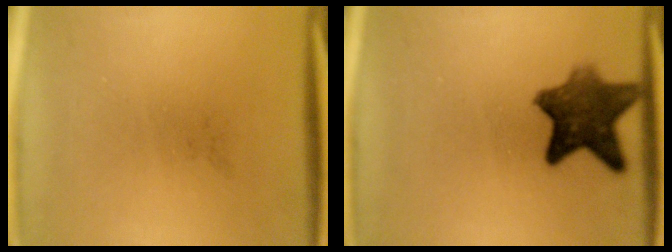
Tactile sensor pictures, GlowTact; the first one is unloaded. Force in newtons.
{"total": 9.3}